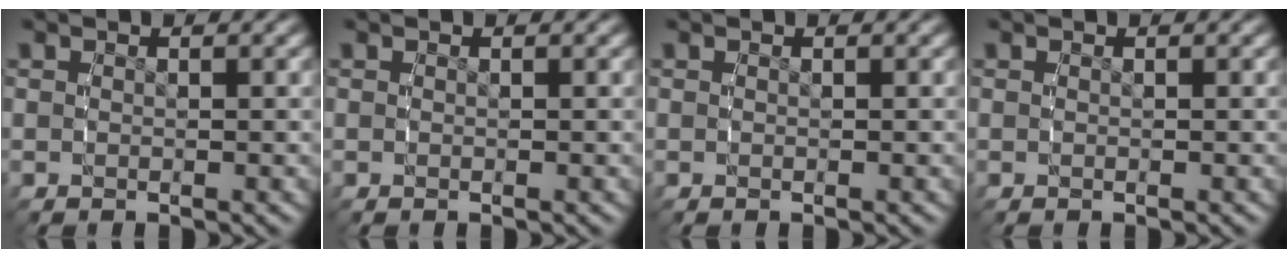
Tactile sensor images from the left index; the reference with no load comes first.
{"total": 0.0}
{"total": 0.0}
{"total": 0.0}